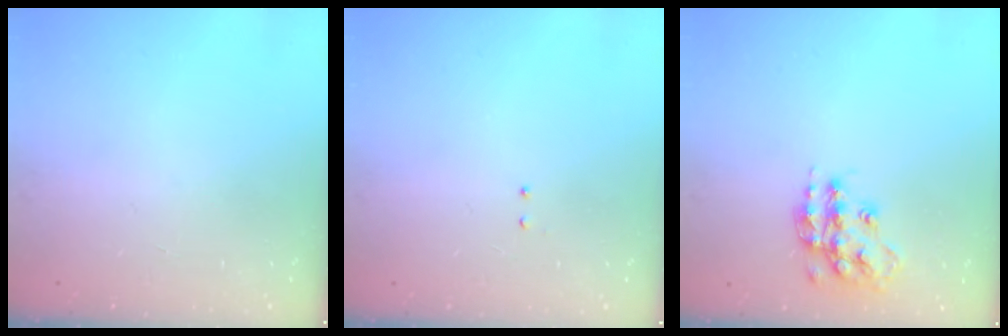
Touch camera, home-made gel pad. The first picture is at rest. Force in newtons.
{"total": 2.1, "press": 2.0, "slide": 0.6}
{"total": 15.0, "press": 15.0, "slide": 1.0}